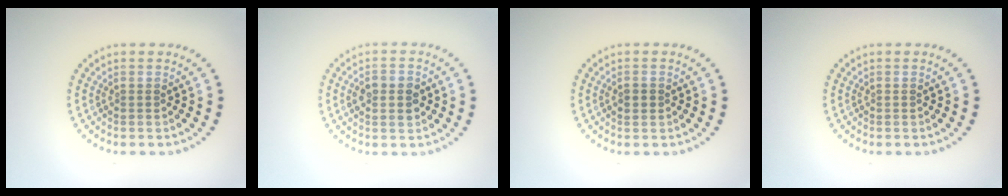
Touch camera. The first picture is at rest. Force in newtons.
{"total": 2.8, "press": 2.8, "slide": 0.0}
{"total": 1.1, "press": 1.1, "slide": 0.1}
{"total": 0.0}